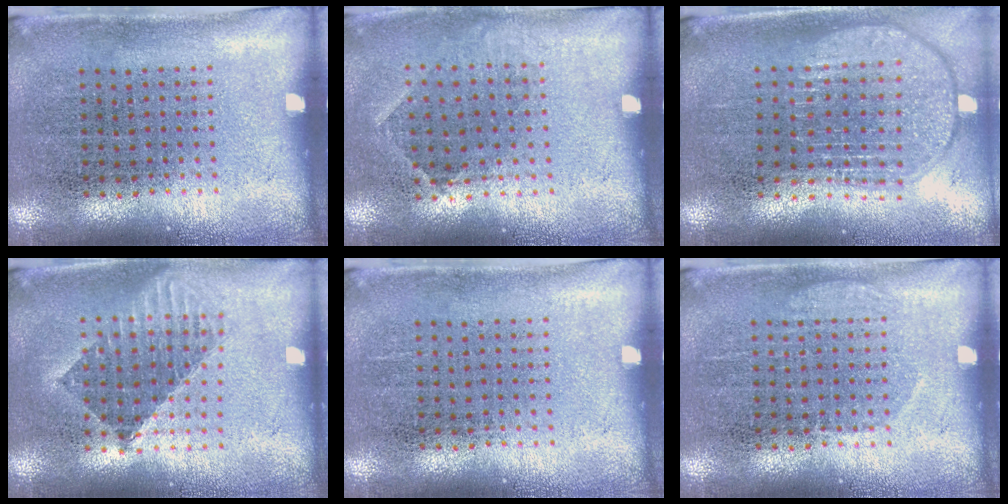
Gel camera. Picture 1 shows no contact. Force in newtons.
{"total": 0.9, "press": 0.6, "slide": 0.6}
{"total": 1.8, "press": 1.5, "slide": 1.0}
{"total": 1.6, "press": 1.3, "slide": 0.9}
{"total": 0.0}
{"total": 1.1, "press": 1.1, "slide": 0.3}